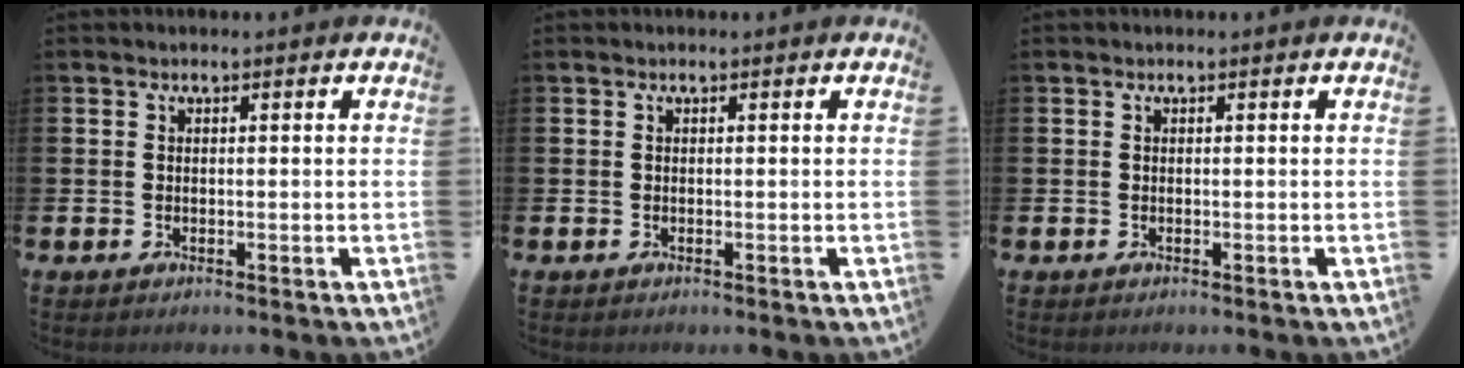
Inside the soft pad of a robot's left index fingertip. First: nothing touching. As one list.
[{"total": 0.0}, {"total": 0.0}]